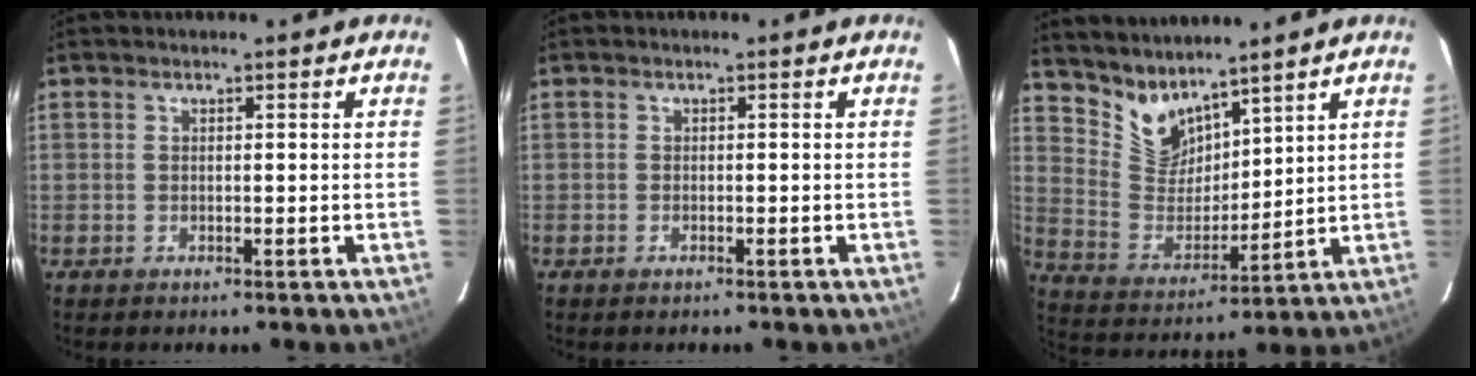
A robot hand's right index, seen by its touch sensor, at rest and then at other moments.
{"total": 0.6, "force": [-0.5, 0.3, 0.2], "torque": [-0.004, -0.001, -0.010]}
{"total": 8.7, "force": [7.6, 3.6, 2.2], "torque": [-0.046, -0.007, 0.162]}